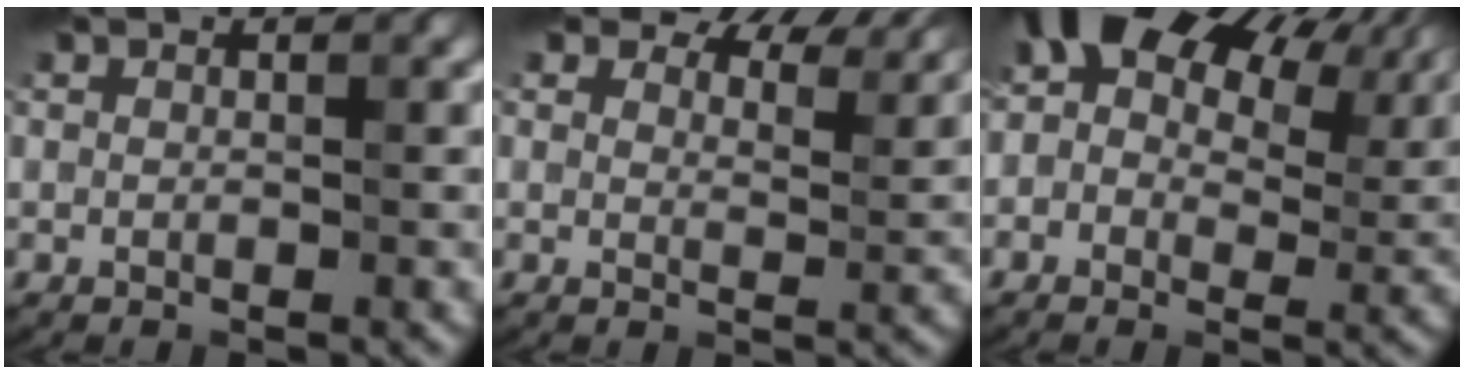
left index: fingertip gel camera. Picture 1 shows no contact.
{"total": 9.2, "force": [7.6, 3.4, 4.0], "torque": [-0.052, 0.007, 0.085]}
{"total": 12.7, "force": [5.5, 7.2, 8.8], "torque": [-0.129, 0.014, 0.085]}